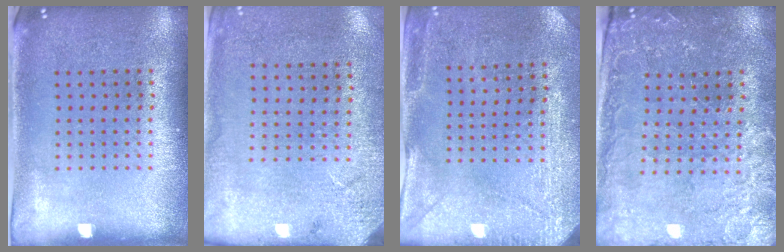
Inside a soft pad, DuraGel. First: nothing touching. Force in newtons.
{"total": 2.7, "press": 2.2, "slide": 1.5}
{"total": 3.0, "press": 2.8, "slide": 1.0}
{"total": 1.0, "press": 0.9, "slide": 0.3}